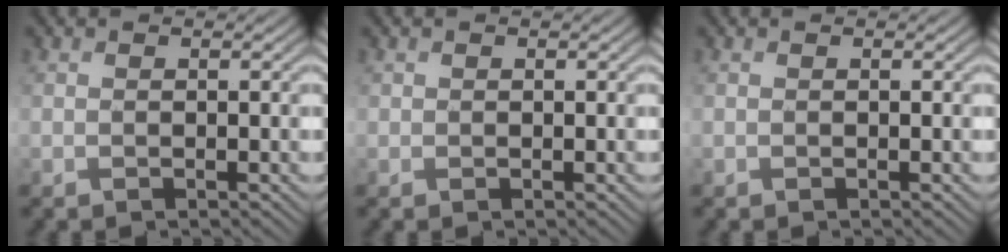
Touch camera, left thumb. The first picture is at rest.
{"total": 0.8, "force": [0.2, 0.8, 0.2], "torque": [-0.005, -0.001, 0.002]}
{"total": 0.0}